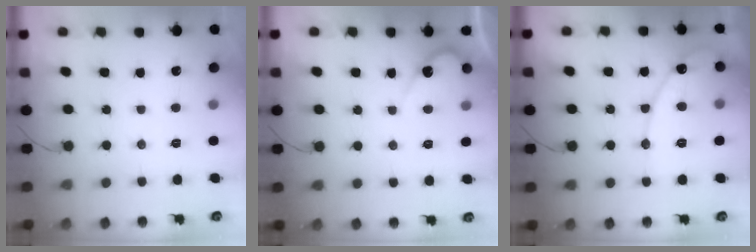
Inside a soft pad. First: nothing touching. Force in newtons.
{"total": 5.2, "press": 5.1, "slide": 0.3}
{"total": 12.5, "press": 12.5, "slide": 1.1}